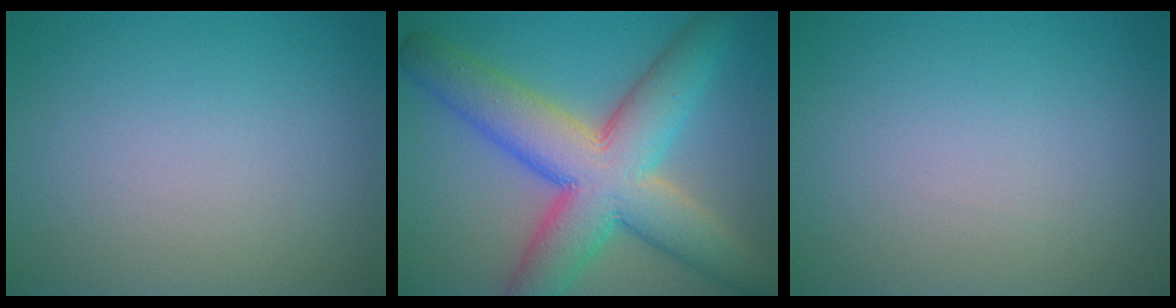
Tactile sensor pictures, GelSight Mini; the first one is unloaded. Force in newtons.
{"total": 11.4, "press": 11.4, "slide": 0.7}
{"total": 0.0}